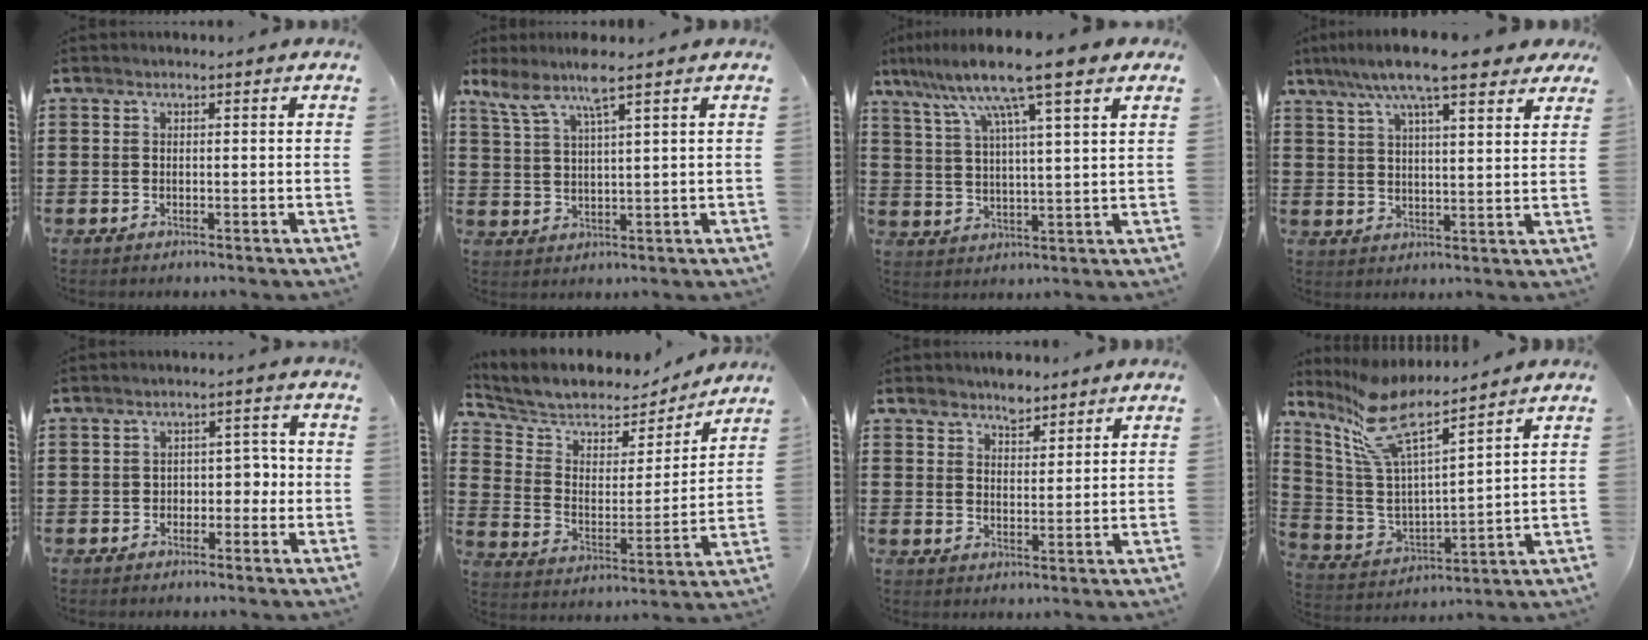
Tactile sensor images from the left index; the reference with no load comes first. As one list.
[{"total": 6.3, "force": [4.3, 0.6, 4.6], "torque": [-0.103, -0.007, 0.074]}, {"total": 11.5, "force": [8.1, 0.4, 8.1], "torque": [-0.174, -0.023, 0.133]}, {"total": 10.4, "force": [7.9, 1.8, 6.6], "torque": [-0.142, -0.012, 0.138]}, {"total": 3.1, "force": [-1.0, 2.3, 1.8], "torque": [-0.033, 0.006, -0.029]}, {"total": 5.9, "force": [5.1, 2.6, 1.4], "torque": [-0.064, -0.035, 0.084]}, {"total": 3.7, "force": [3.1, 1.8, 1.0], "torque": [-0.012, -0.002, 0.056]}, {"total": 9.7, "force": [7.6, 1.4, 5.9], "torque": [-0.150, -0.042, 0.129]}]